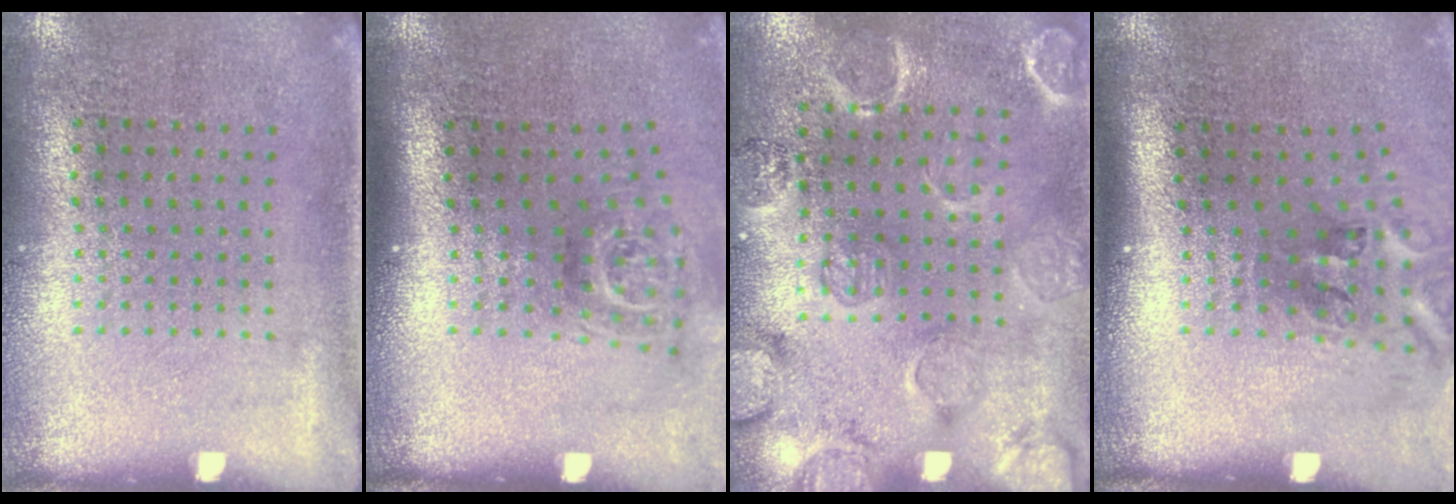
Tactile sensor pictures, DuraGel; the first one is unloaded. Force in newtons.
{"total": 1.8, "press": 1.2, "slide": 1.3}
{"total": 2.5, "press": 2.2, "slide": 1.1}
{"total": 2.2, "press": 1.3, "slide": 1.8}